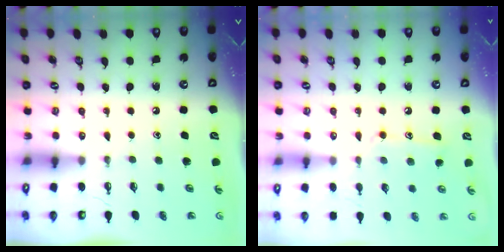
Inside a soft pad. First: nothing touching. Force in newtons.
{"total": 9.3, "press": 9.2, "slide": 0.6}